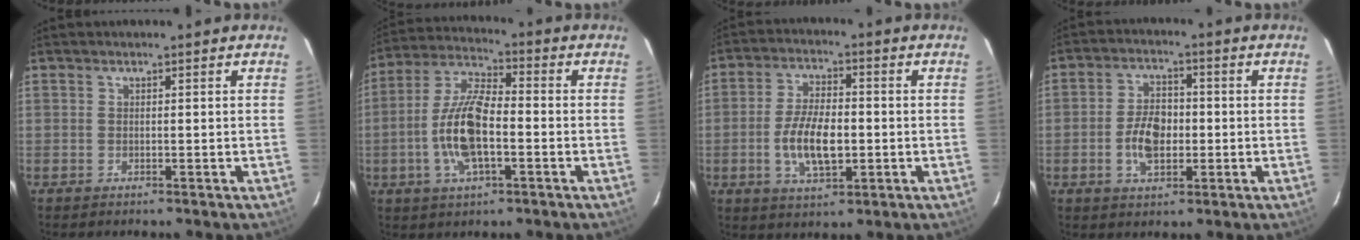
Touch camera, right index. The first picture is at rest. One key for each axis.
{"total": 12.6, "fx": -3.1, "fy": 4.7, "fz": 11.3, "tx": -0.238, "ty": 0.003, "tz": -0.062}
{"total": 9.8, "fx": -1.9, "fy": 4.5, "fz": 8.5, "tx": -0.170, "ty": -0.001, "tz": -0.032}
{"total": 7.6, "fx": -1.5, "fy": 4.6, "fz": 5.9, "tx": -0.114, "ty": 0.010, "tz": -0.022}